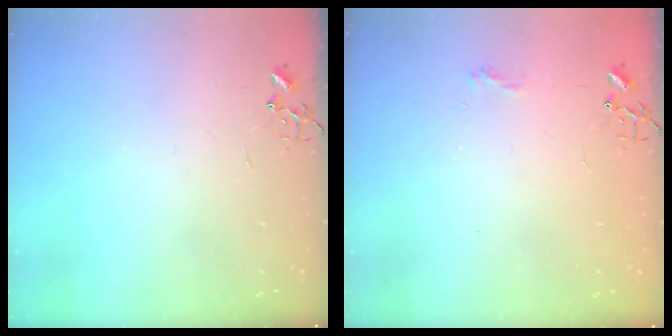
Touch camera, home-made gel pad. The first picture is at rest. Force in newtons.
{"total": 7.0, "press": 7.0, "slide": 0.8}